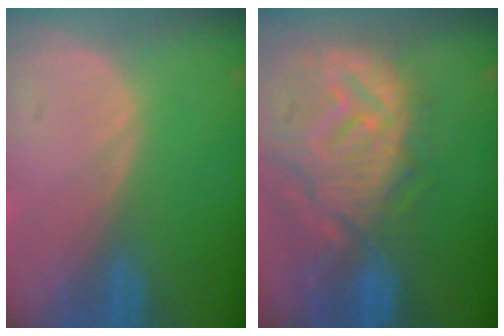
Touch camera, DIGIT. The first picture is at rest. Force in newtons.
{"total": 12.3, "press": 11.0, "slide": 5.5}